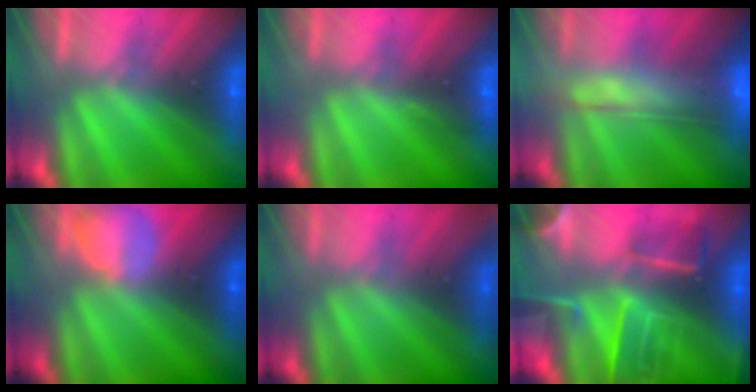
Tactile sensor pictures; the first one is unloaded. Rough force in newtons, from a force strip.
{"total": 2.9}
{"total": 6.3}
{"total": 2.4}
{"total": 2.8}
{"total": 8.9}